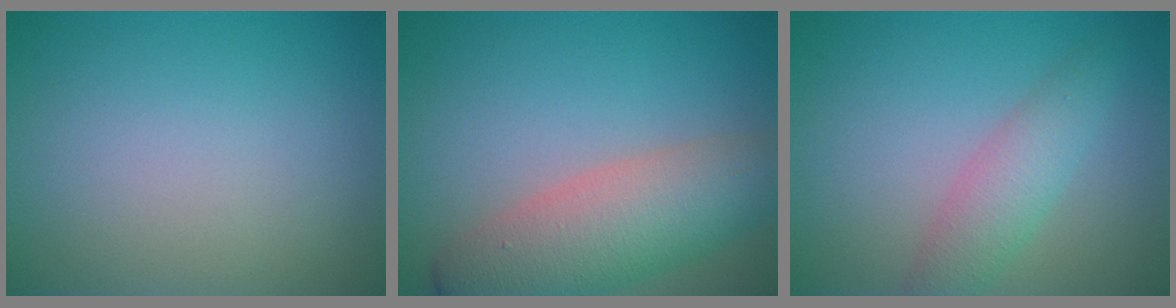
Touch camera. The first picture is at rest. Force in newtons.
{"total": 7.5, "press": 7.5, "slide": 0.4}
{"total": 3.3, "press": 3.3, "slide": 0.1}